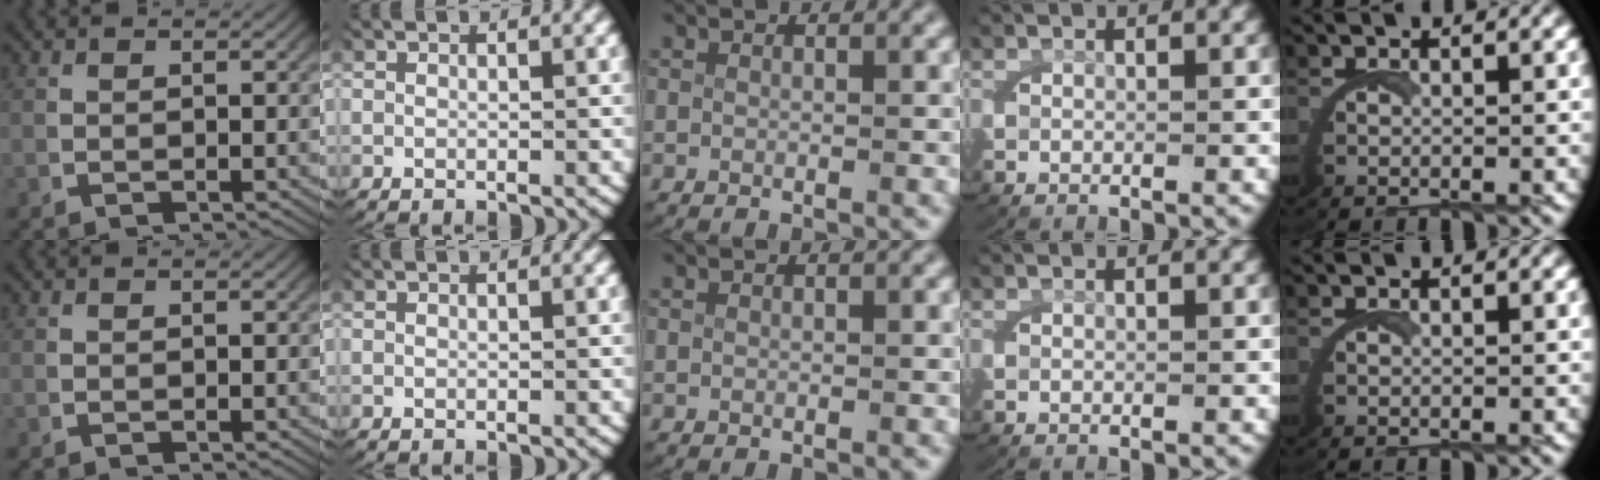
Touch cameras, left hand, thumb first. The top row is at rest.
{}